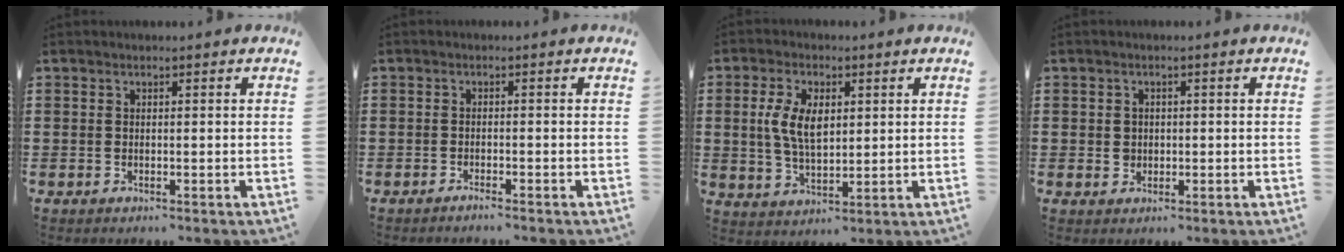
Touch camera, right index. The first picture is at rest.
{"total": 1.1, "force": [-1.1, -0.1, 0.4], "torque": [-0.007, -0.002, -0.020]}
{"total": 7.0, "force": [1.3, 3.9, 5.7], "torque": [-0.133, 0.008, 0.018]}
{"total": 1.7, "force": [0.1, 1.6, 0.5], "torque": [-0.015, 0.008, 0.000]}